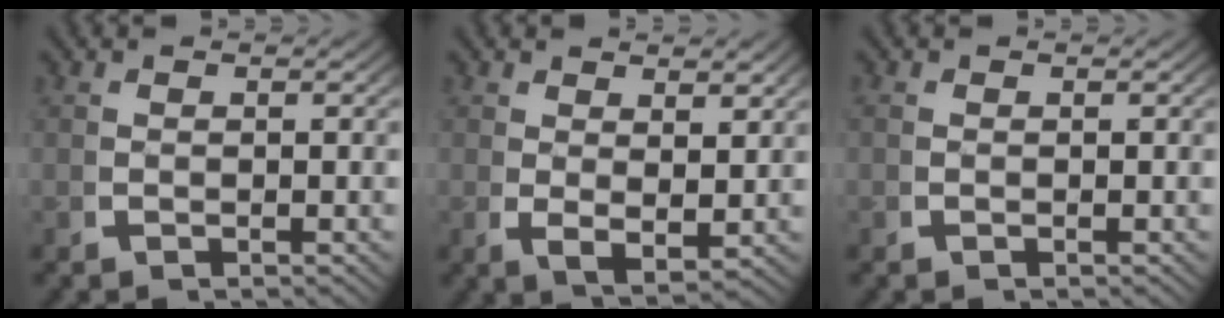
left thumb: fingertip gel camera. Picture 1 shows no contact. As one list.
[{"total": 2.9, "force": [0.9, 1.6, 2.3], "torque": [-0.051, -0.023, 0.028]}, {"total": 0.0}]